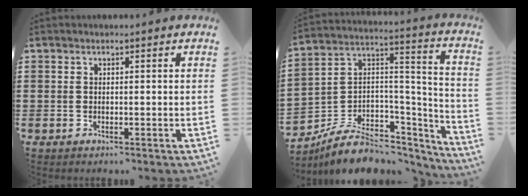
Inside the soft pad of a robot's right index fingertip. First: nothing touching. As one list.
[{"total": 8.2, "force": [-5.0, 5.5, 3.4], "torque": [-0.076, 0.014, -0.087]}]